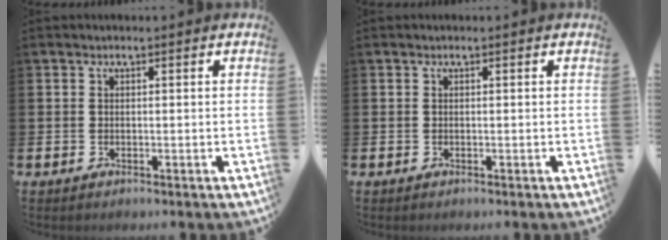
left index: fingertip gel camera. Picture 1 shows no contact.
{"total": 0.0}